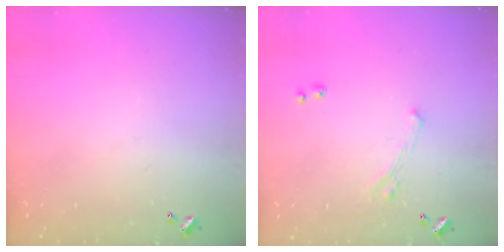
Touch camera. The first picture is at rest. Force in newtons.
{"total": 0.7, "press": 0.0, "slide": 0.7}